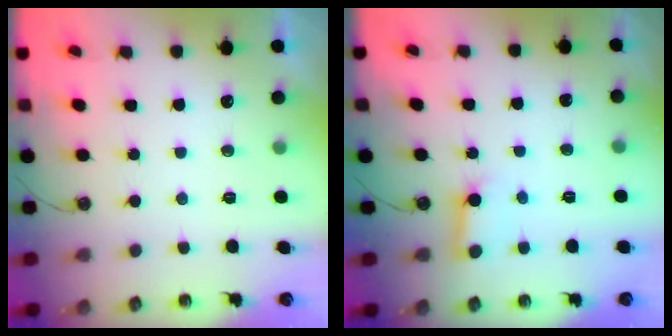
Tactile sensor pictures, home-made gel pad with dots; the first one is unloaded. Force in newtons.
{"total": 6.0, "press": 6.0, "slide": 0.7}